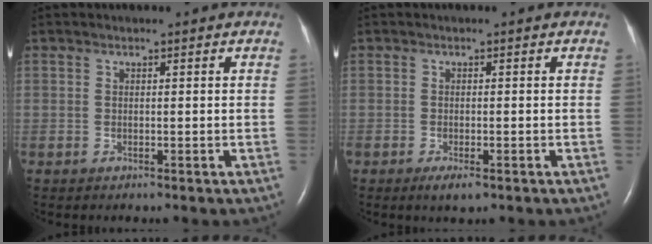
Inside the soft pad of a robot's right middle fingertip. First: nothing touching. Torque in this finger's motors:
{"motor_torque": [0.44, -0.46, 0.19, 0.05]}